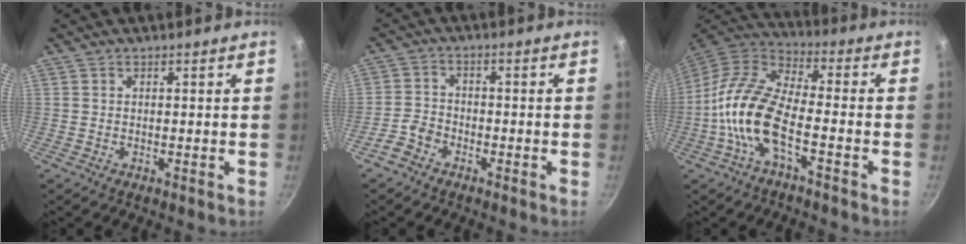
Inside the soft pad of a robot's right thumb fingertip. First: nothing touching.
{"total": 4.1, "force": [-2.7, 2.7, 1.4], "torque": [-0.025, 0.033, -0.057]}
{"total": 14.3, "force": [-4.6, 5.9, 12.2], "torque": [-0.237, 0.039, -0.104]}